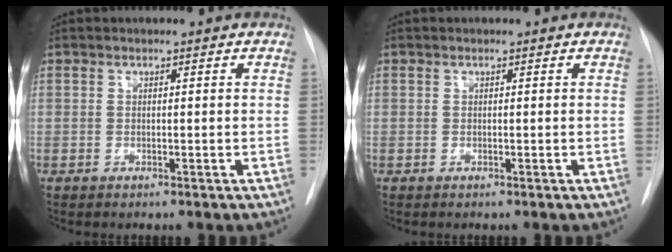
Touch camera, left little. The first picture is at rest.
{"total": 0.0}